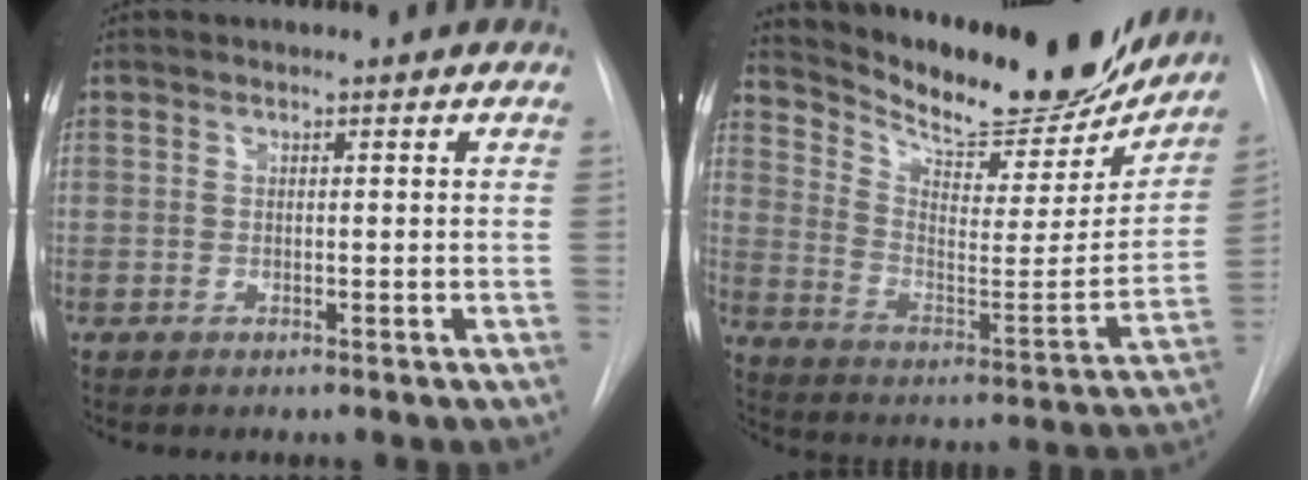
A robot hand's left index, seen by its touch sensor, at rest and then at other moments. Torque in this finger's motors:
{"motor_torque": [0.18, -0.53, 0.42, 0.10]}